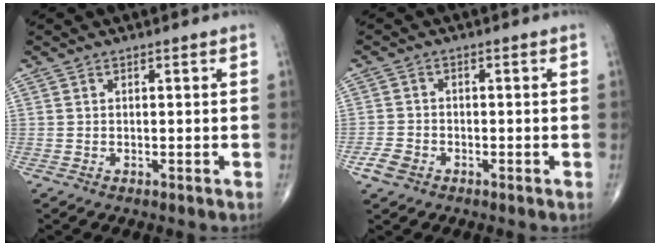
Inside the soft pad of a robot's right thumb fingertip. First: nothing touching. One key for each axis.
{"total": 3.3, "fx": -1.8, "fy": 2.2, "fz": 1.6, "tx": -0.032, "ty": 0.006, "tz": -0.034}